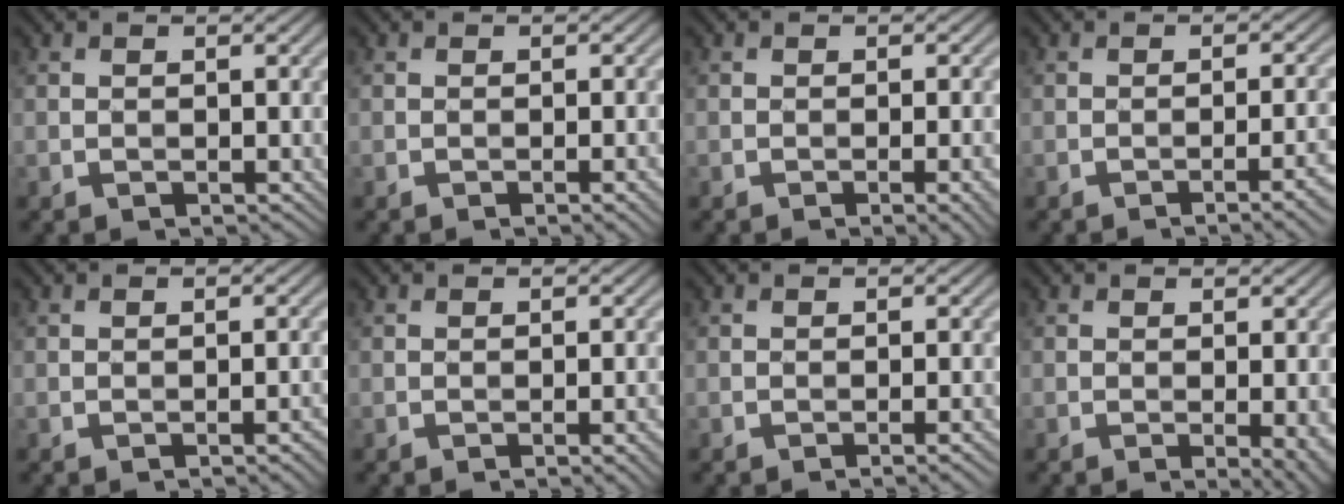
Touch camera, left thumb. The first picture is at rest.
{"total": 1.9, "force": [-0.7, 0.3, 1.8], "torque": [-0.024, 0.003, -0.012]}
{"total": 3.1, "force": [-1.1, 0.6, 2.9], "torque": [-0.036, 0.005, -0.018]}
{"total": 5.1, "force": [-2.1, 1.2, 4.5], "torque": [-0.055, 0.008, -0.031]}
{"total": 1.9, "force": [-0.9, 0.3, 1.6], "torque": [-0.019, 0.007, -0.016]}
{"total": 2.4, "force": [-0.9, 0.4, 2.2], "torque": [-0.026, 0.005, -0.016]}
{"total": 2.0, "force": [-0.9, 0.3, 1.7], "torque": [-0.019, 0.008, -0.020]}
{"total": 4.2, "force": [-1.1, 1.0, 3.9], "torque": [-0.050, -0.002, -0.014]}